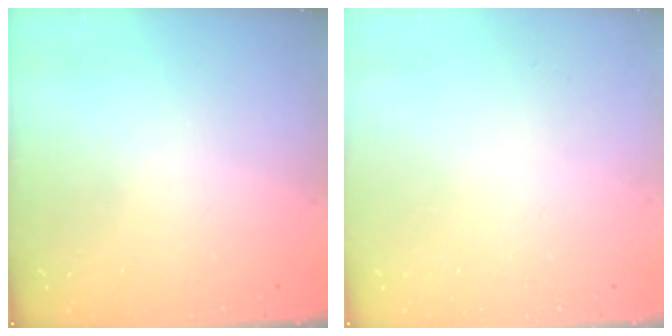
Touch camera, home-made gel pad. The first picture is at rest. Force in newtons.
{"total": 0.0}